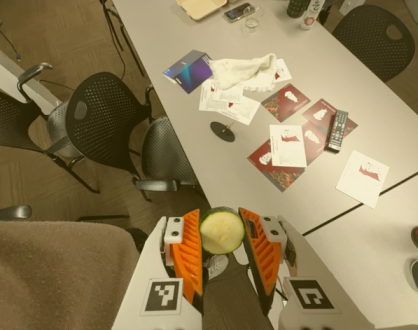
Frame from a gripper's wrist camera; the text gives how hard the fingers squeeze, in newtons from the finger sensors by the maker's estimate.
{"total": 10.8, "left": 10.6, "right": 11.0}